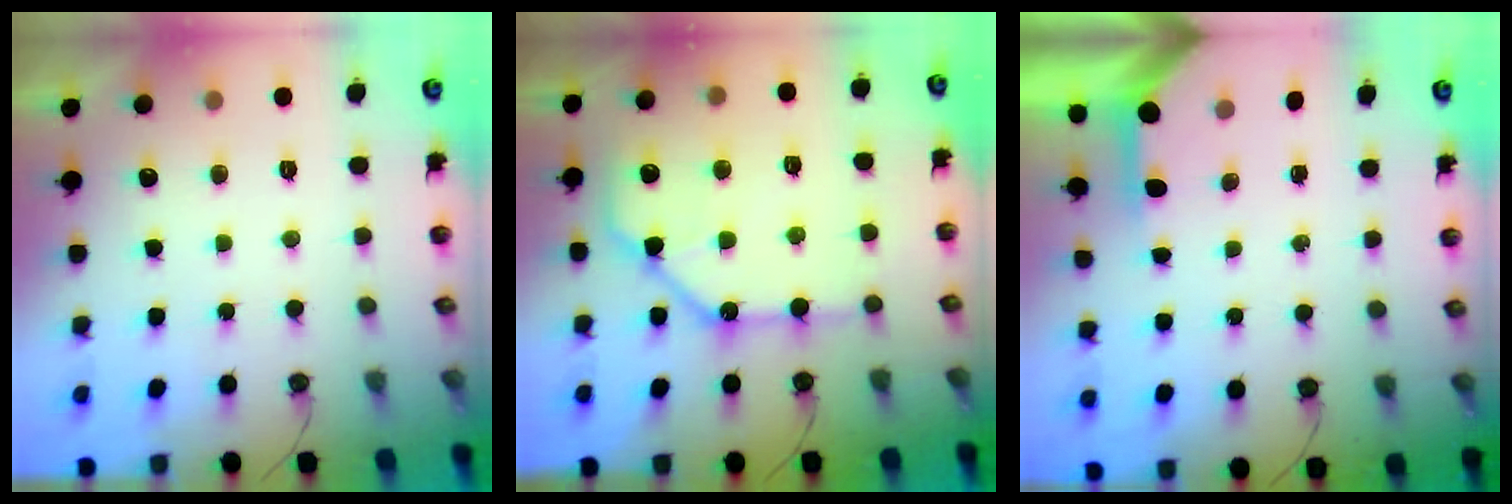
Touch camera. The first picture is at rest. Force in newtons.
{"total": 15.0, "press": 14.9, "slide": 1.7}
{"total": 3.1, "press": 3.1, "slide": 0.4}